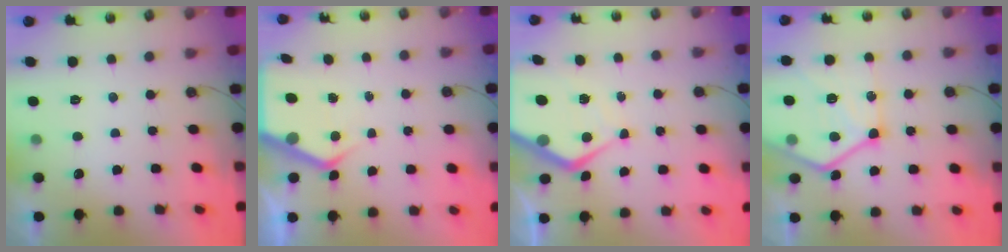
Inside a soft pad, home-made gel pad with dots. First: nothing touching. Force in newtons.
{"total": 5.0, "press": 5.0, "slide": 0.2}
{"total": 9.7, "press": 9.7, "slide": 0.9}
{"total": 18.3, "press": 18.3, "slide": 1.6}